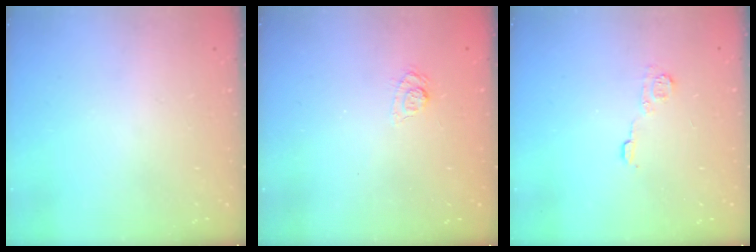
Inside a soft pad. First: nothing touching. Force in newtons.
{"total": 4.5, "press": 4.2, "slide": 1.7}
{"total": 6.0, "press": 6.0, "slide": 0.4}